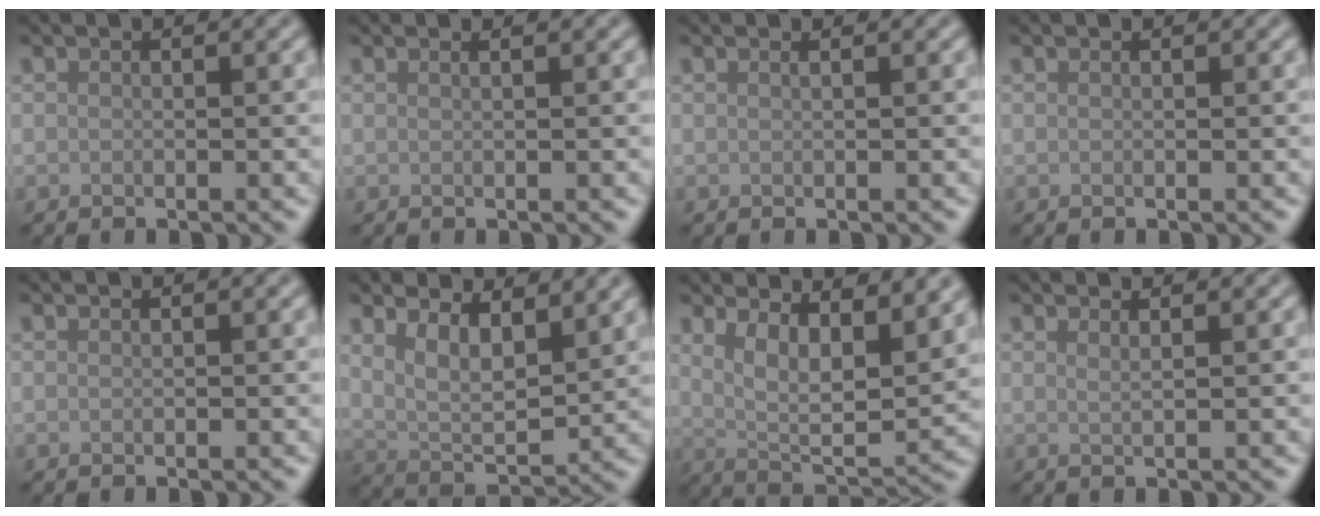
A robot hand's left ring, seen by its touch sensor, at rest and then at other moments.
{"total": 1.0, "force": [0.7, 0.5, 0.6], "torque": [-0.001, -0.003, -0.001]}
{"total": 0.8, "force": [0.5, 0.4, 0.5], "torque": [-0.002, -0.002, 0.001]}
{"total": 0.0}
{"total": 0.0}
{"total": 6.1, "force": [3.1, 2.7, 4.6], "torque": [-0.086, -0.009, 0.057]}
{"total": 8.6, "force": [4.1, 3.2, 6.9], "torque": [-0.112, -0.007, 0.072]}
{"total": 1.4, "force": [0.9, 0.6, 0.9], "torque": [-0.004, 0.000, 0.002]}